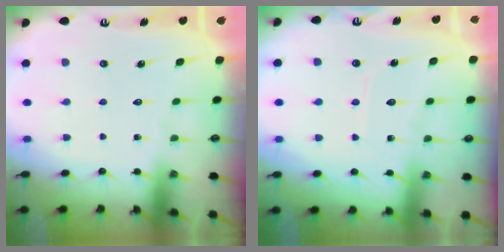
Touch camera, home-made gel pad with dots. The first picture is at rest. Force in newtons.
{"total": 6.0, "press": 5.9, "slide": 0.7}